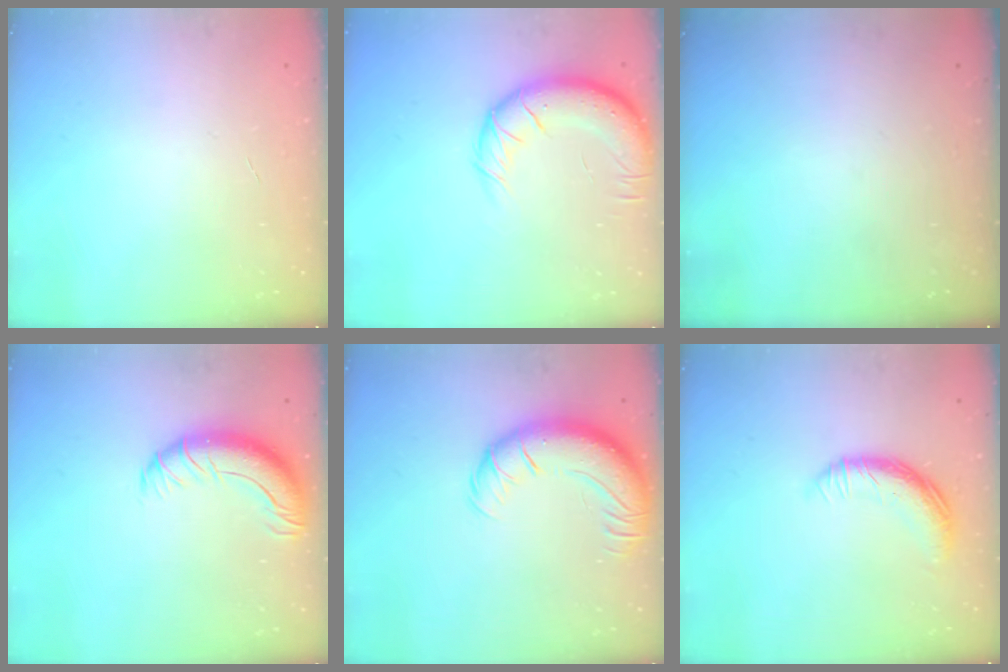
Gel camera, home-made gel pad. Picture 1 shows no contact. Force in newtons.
{"total": 14.0, "press": 13.6, "slide": 3.3}
{"total": 0.0}
{"total": 11.9, "press": 11.6, "slide": 2.2}
{"total": 13.9, "press": 13.5, "slide": 3.3}
{"total": 11.6, "press": 11.5, "slide": 0.9}